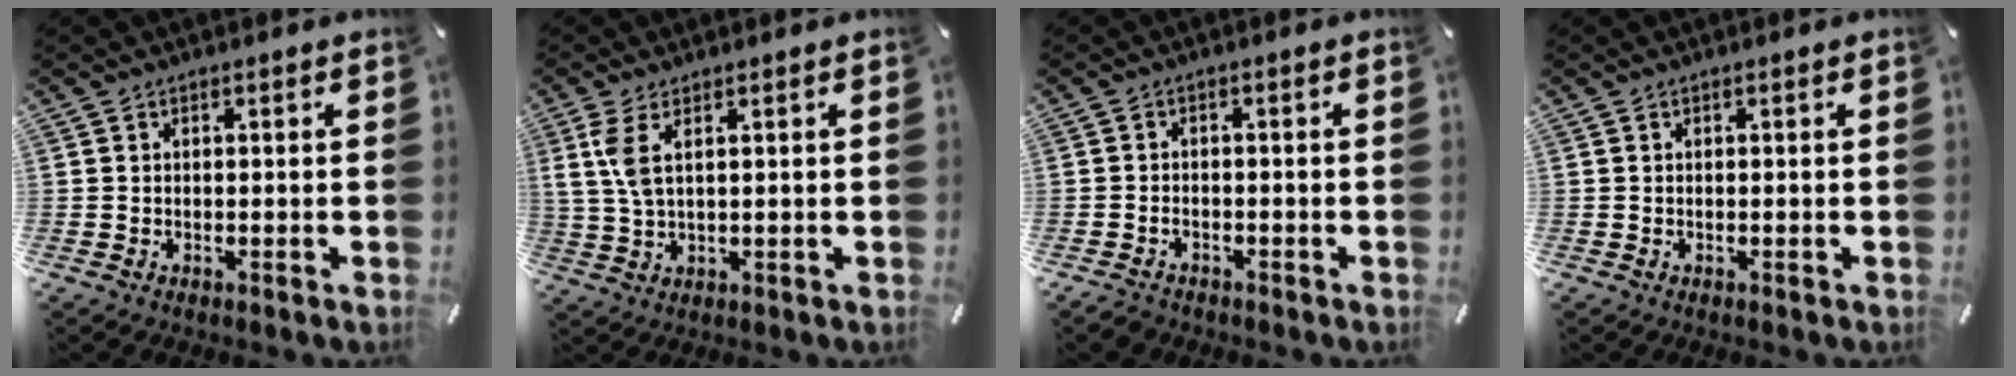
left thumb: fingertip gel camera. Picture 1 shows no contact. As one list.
[{"total": 5.4, "force": [1.9, 1.7, 4.8], "torque": [-0.121, -0.008, 0.027]}, {"total": 2.1, "force": [-1.4, 1.3, 1.0], "torque": [-0.026, 0.004, -0.030]}, {"total": 0.0}]